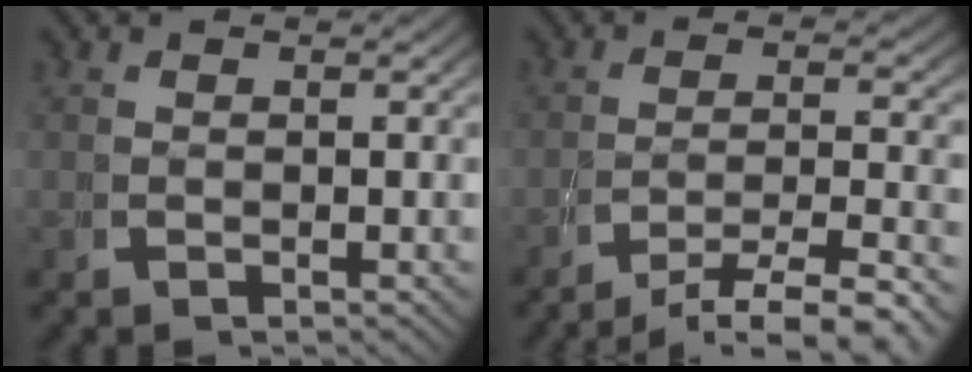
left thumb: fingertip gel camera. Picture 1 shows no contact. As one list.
[{"total": 5.2, "force": [-3.2, 2.1, 3.5], "torque": [-0.047, -0.009, -0.048]}]